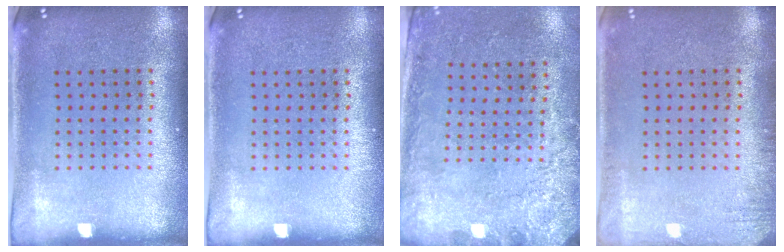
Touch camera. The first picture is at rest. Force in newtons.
{"total": 0.0}
{"total": 2.6, "press": 2.1, "slide": 1.5}
{"total": 1.5, "press": 1.5, "slide": 0.2}